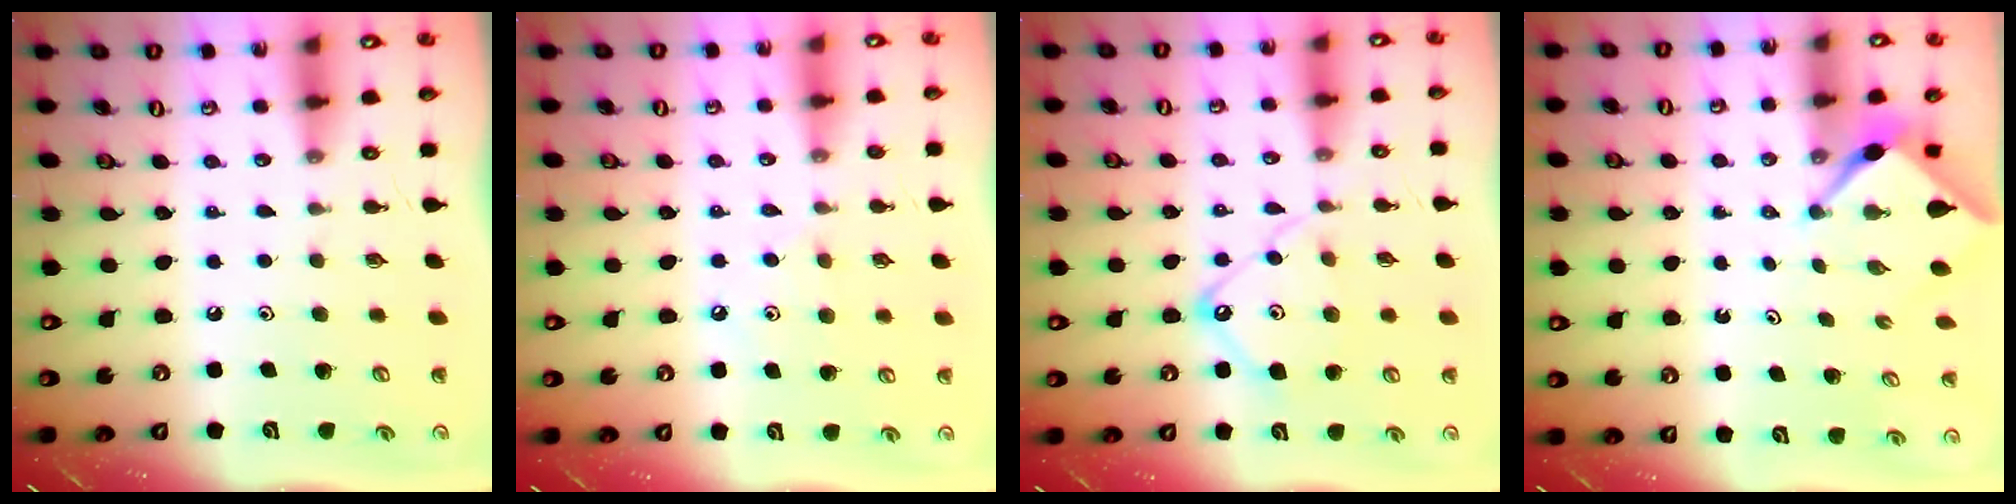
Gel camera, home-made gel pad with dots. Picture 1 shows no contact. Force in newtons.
{"total": 6.7, "press": 6.7, "slide": 1.0}
{"total": 11.4, "press": 11.4, "slide": 1.0}
{"total": 2.2, "press": 2.2, "slide": 0.3}